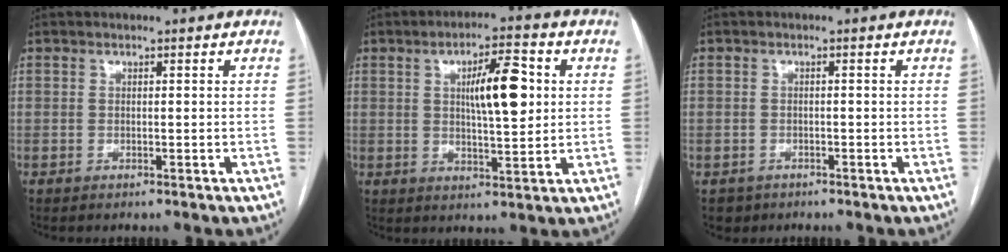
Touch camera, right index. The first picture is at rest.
{"total": 9.2, "force": [1.9, 2.2, 8.7], "torque": [-0.143, 0.011, 0.033]}
{"total": 2.6, "force": [-1.4, 2.2, 0.0], "torque": [-0.001, 0.006, -0.023]}